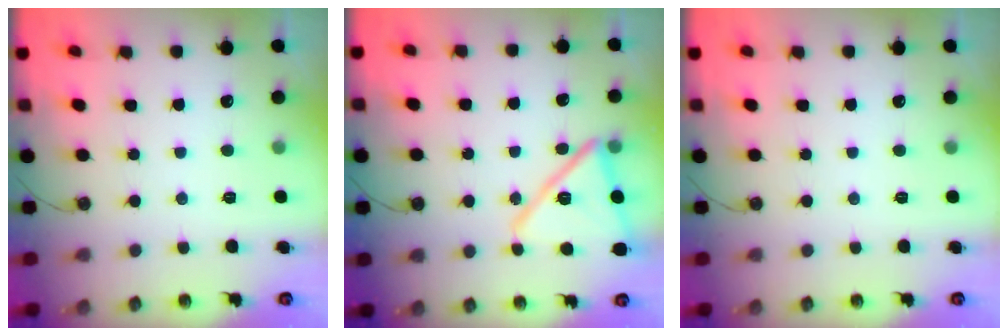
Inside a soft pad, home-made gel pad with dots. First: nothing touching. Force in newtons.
{"total": 16.2, "press": 16.2, "slide": 1.1}
{"total": 0.0}